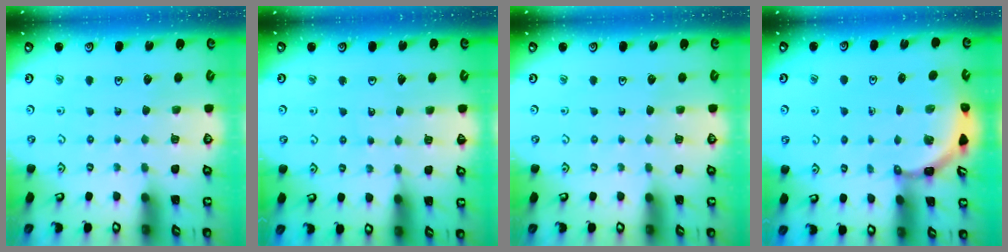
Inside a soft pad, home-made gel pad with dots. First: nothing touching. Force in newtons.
{"total": 2.2, "press": 2.2, "slide": 0.2}
{"total": 0.0}
{"total": 3.5, "press": 3.5, "slide": 0.2}